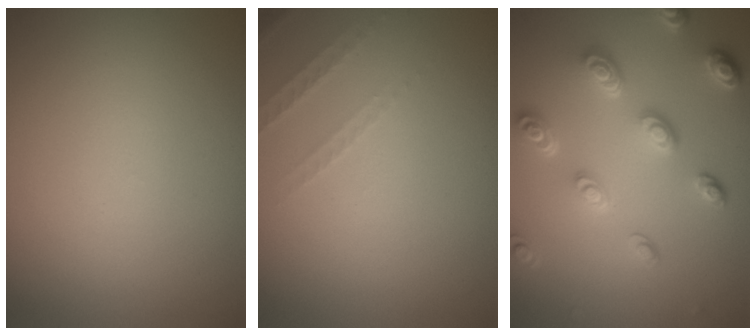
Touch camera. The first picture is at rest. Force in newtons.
{"total": 1.3, "press": 1.2, "slide": 0.4}
{"total": 4.7, "press": 3.6, "slide": 3.1}